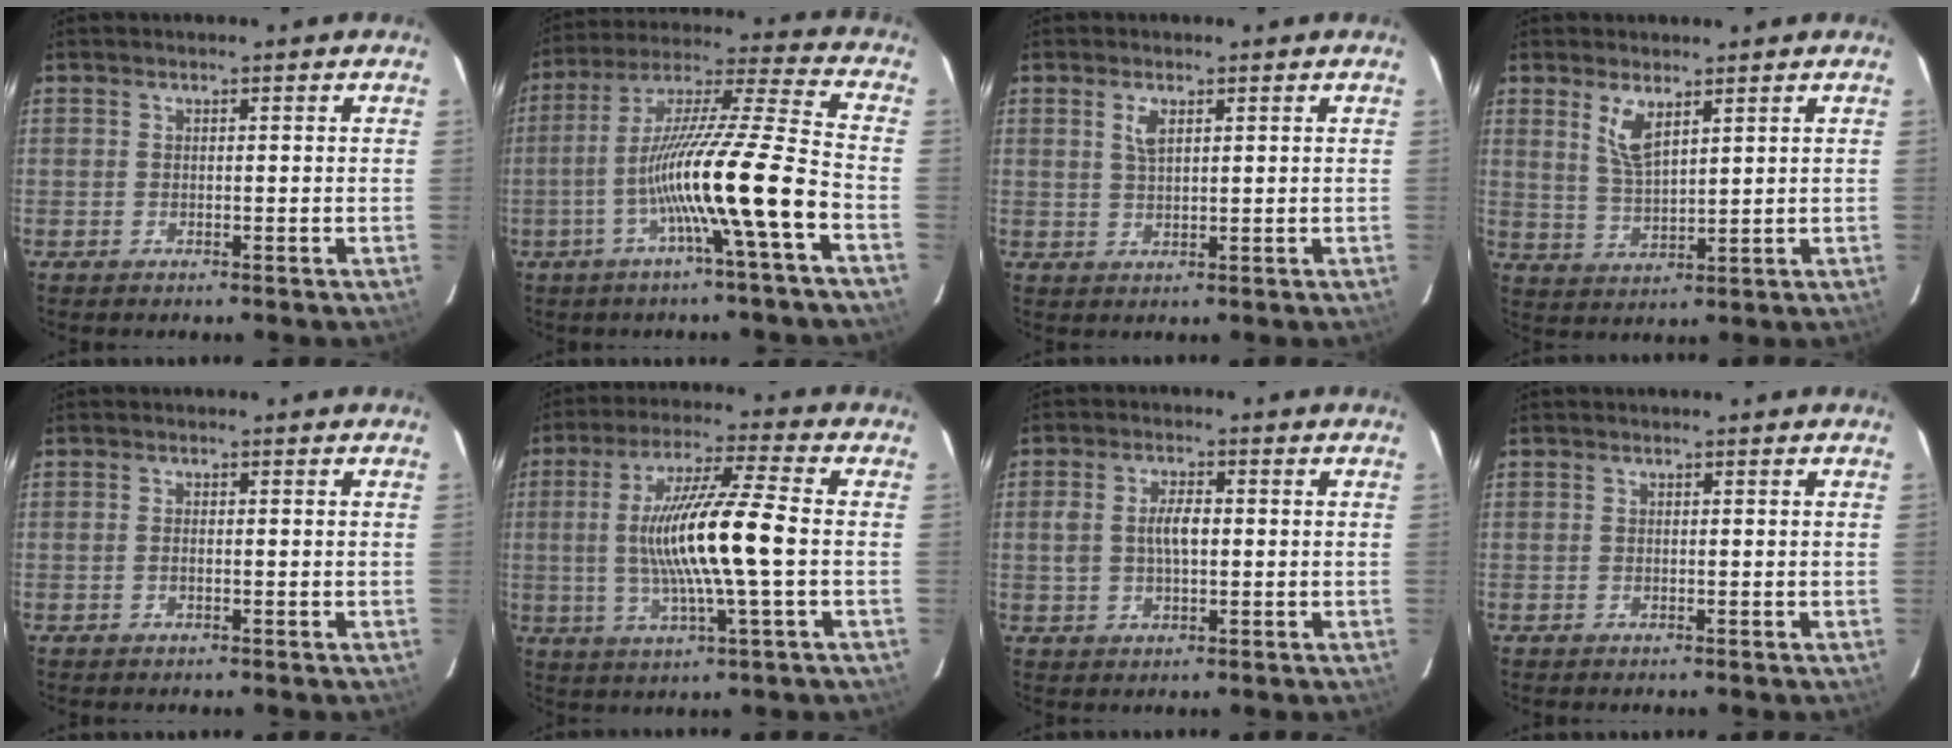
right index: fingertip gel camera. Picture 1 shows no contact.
{"total": 17.0, "force": [-6.7, -1.5, 15.6], "torque": [-0.272, -0.013, -0.124]}
{"total": 2.8, "force": [1.2, 1.2, 2.2], "torque": [-0.043, 0.002, 0.024]}
{"total": 5.6, "force": [3.2, 1.9, 4.2], "torque": [-0.080, -0.006, 0.067]}
{"total": 0.8, "force": [-0.2, 0.3, 0.7], "torque": [-0.015, 0.001, -0.005]}
{"total": 14.9, "force": [-0.8, 0.5, 14.8], "torque": [-0.278, -0.002, -0.013]}
{"total": 5.1, "force": [0.3, 2.7, 4.4], "torque": [-0.086, 0.008, 0.008]}
{"total": 0.0}